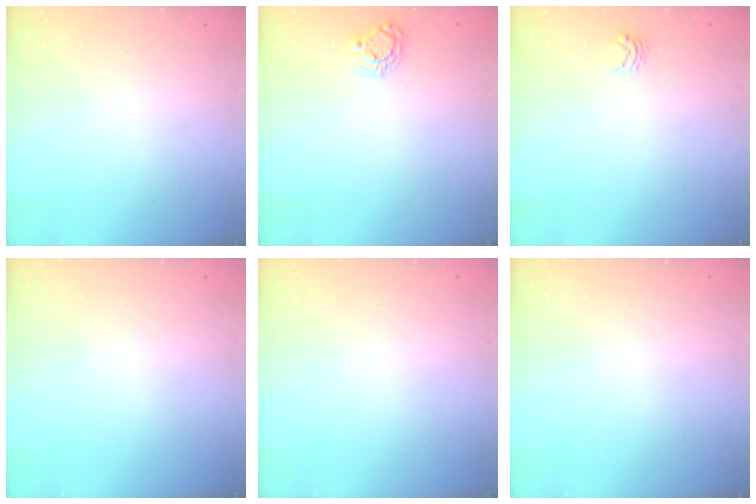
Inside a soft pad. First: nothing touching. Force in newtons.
{"total": 6.0, "press": 6.0, "slide": 0.2}
{"total": 3.5, "press": 3.5, "slide": 0.4}
{"total": 0.0}
{"total": 0.0}
{"total": 0.0}